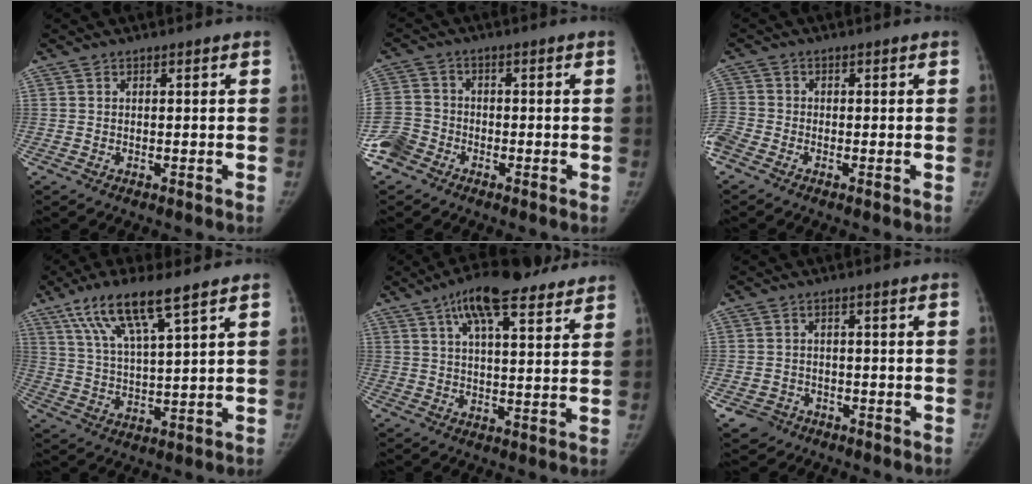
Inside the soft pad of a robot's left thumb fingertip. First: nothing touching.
{"total": 7.2, "force": [-4.0, 5.4, 2.4], "torque": [-0.048, 0.013, -0.086]}
{"total": 4.4, "force": [-2.5, 2.8, 2.4], "torque": [-0.073, 0.000, -0.058]}
{"total": 12.1, "force": [7.5, 2.3, 9.2], "torque": [-0.177, -0.020, 0.148]}
{"total": 15.2, "force": [10.1, 4.7, 10.4], "torque": [-0.144, -0.020, 0.158]}
{"total": 3.8, "force": [-2.2, 3.1, 0.4], "torque": [0.003, 0.016, -0.032]}